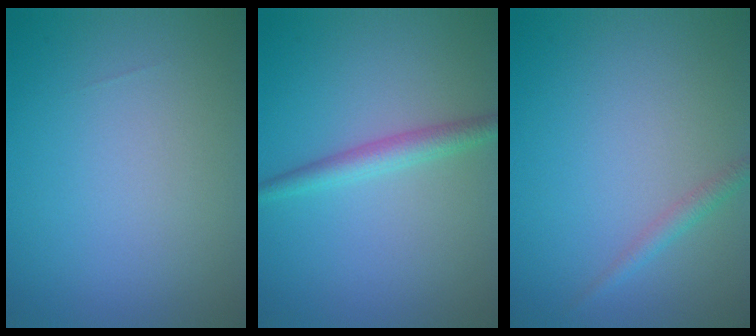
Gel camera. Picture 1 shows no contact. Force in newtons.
{"total": 2.2, "press": 2.2, "slide": 0.0}
{"total": 1.3, "press": 1.3, "slide": 0.0}